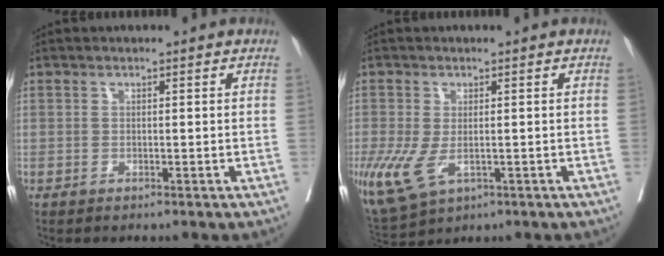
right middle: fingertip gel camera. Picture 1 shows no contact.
{"total": 13.3, "force": [-4.7, 8.1, 9.4], "torque": [-0.243, -0.029, -0.065]}